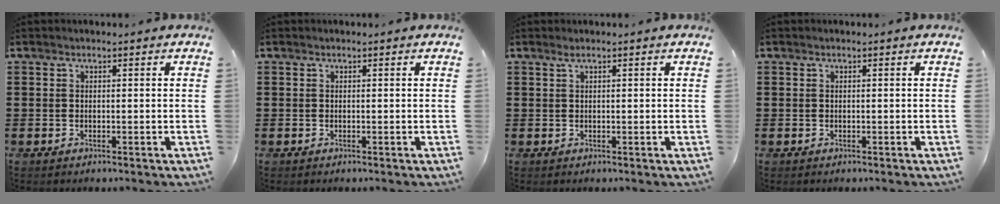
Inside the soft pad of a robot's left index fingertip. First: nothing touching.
{"total": 0.0}
{"total": 0.9, "force": [0.5, -0.1, 0.7], "torque": [-0.013, 0.001, 0.008]}
{"total": 0.0}